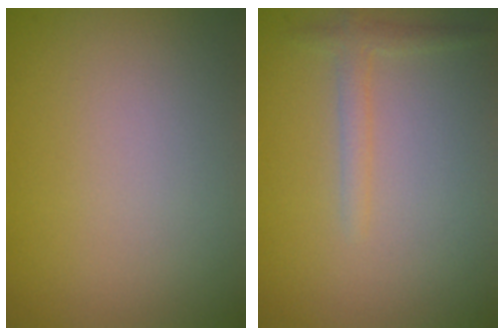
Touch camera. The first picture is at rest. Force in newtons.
{"total": 1.5, "press": 1.5, "slide": 0.2}